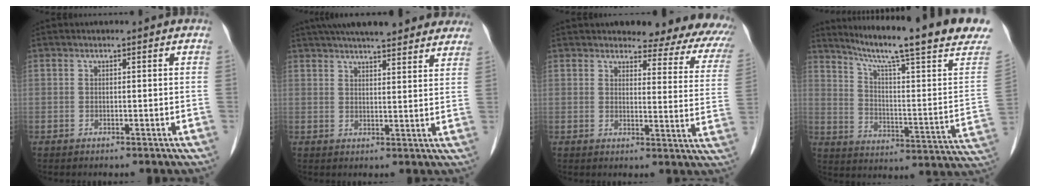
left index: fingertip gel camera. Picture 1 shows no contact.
{"total": 21.3, "force": [18.3, 4.4, 10.0], "torque": [-0.151, 0.040, 0.236]}
{"total": 16.4, "force": [14.8, 3.9, 5.9], "torque": [-0.035, -0.060, 0.141]}
{"total": 23.5, "force": [18.0, 0.5, 15.1], "torque": [-0.224, -0.040, 0.241]}